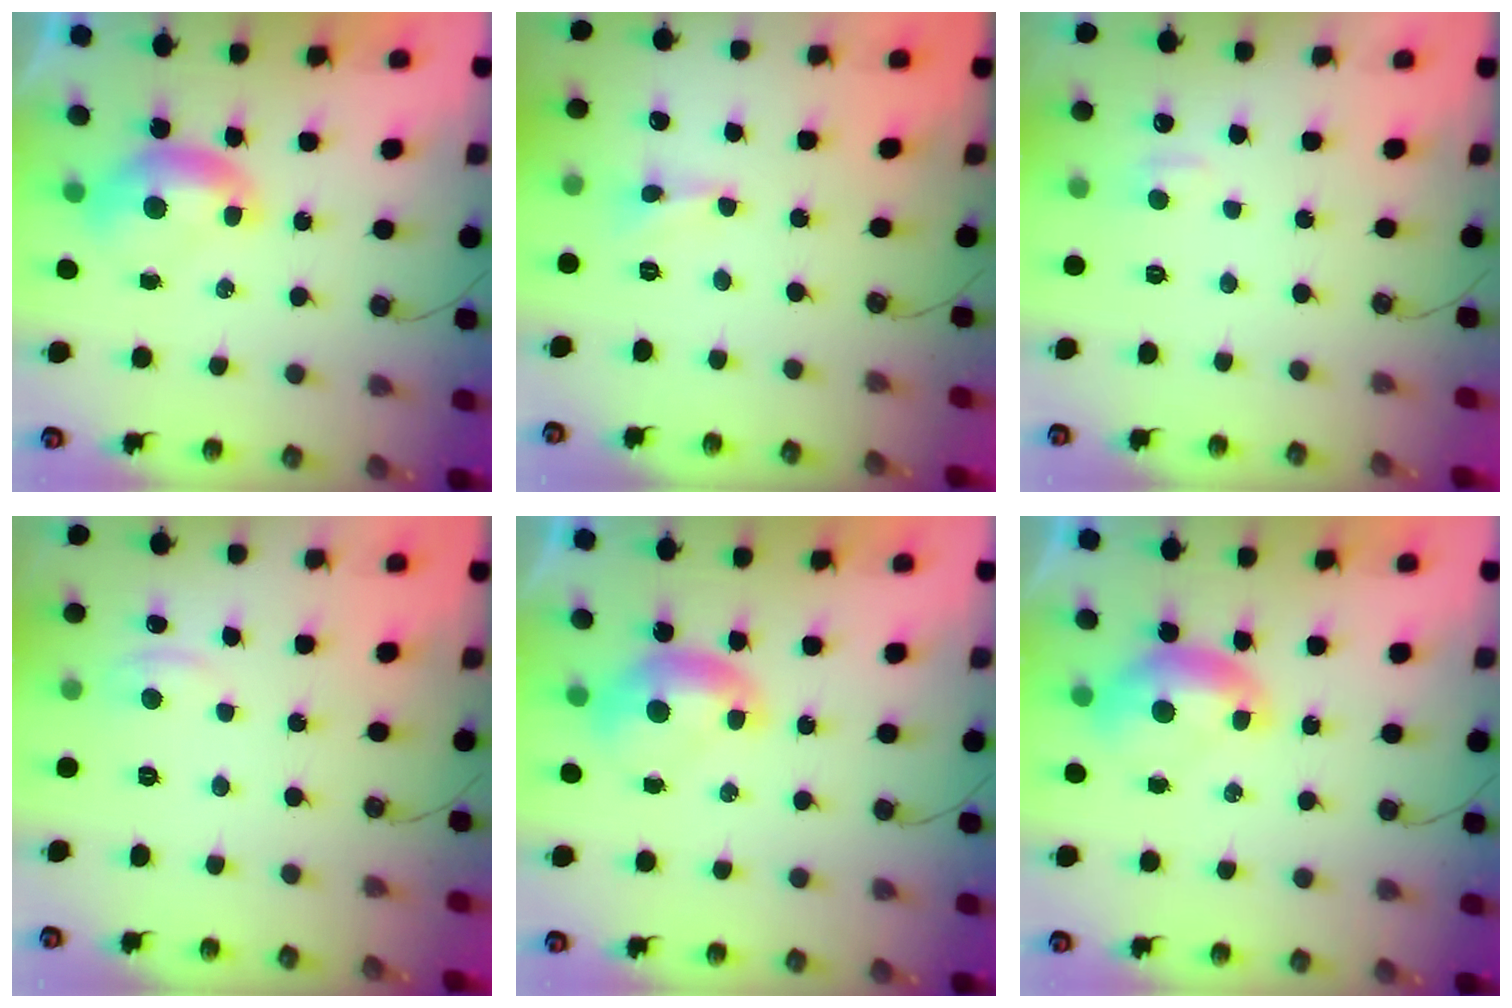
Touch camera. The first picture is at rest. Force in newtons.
{"total": 1.2, "press": 1.1, "slide": 0.5}
{"total": 1.3, "press": 1.2, "slide": 0.6}
{"total": 0.7, "press": 0.3, "slide": 0.7}
{"total": 0.0}
{"total": 0.8, "press": 0.8, "slide": 0.2}